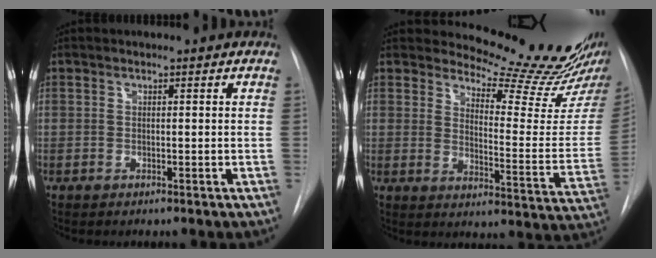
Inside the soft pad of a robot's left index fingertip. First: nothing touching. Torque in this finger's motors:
{"motor_torque": [1.00, -1.14, 0.01, -0.05]}